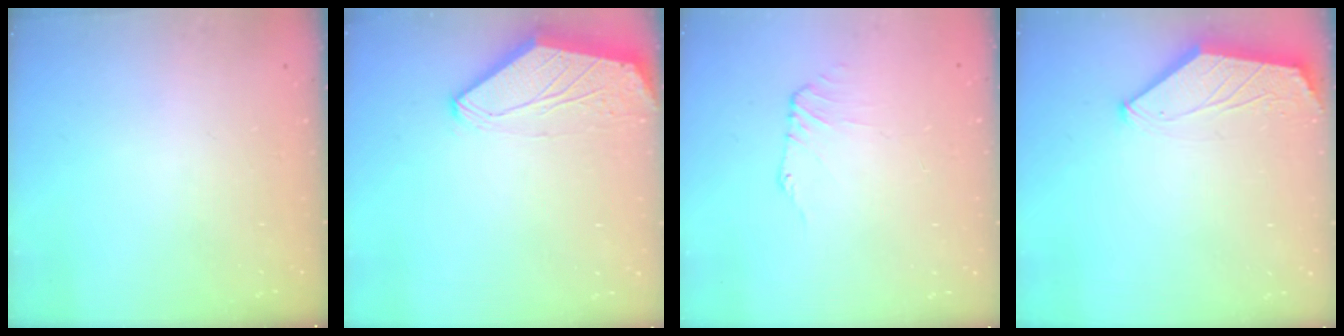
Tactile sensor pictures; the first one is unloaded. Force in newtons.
{"total": 0.0}
{"total": 0.9, "press": 0.8, "slide": 0.4}
{"total": 1.6, "press": 1.6, "slide": 0.3}